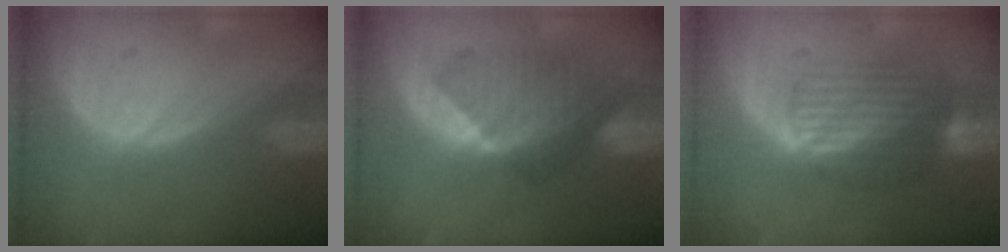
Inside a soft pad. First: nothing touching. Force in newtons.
{"total": 7.1, "press": 7.1, "slide": 0.2}
{"total": 7.6, "press": 7.0, "slide": 3.1}